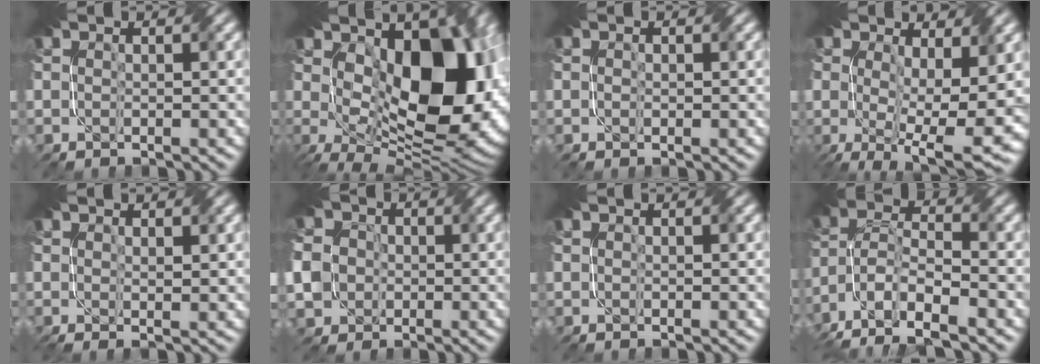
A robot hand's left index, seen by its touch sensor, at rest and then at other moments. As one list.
[{"total": 15.4, "force": [1.8, 8.7, 12.6], "torque": [-0.158, -0.011, 0.039]}, {"total": 0.7, "force": [0.0, 0.4, 0.5], "torque": [-0.009, -0.002, 0.003]}, {"total": 10.0, "force": [0.2, 4.9, 8.6], "torque": [-0.147, -0.028, 0.018]}, {"total": 1.3, "force": [0.5, 0.3, 1.2], "torque": [-0.017, -0.002, 0.016]}, {"total": 6.9, "force": [-0.6, 6.1, 3.2], "torque": [-0.085, 0.004, -0.027]}, {"total": 0.0}, {"total": 8.8, "force": [-6.0, 3.1, 5.7], "torque": [-0.109, -0.003, -0.118]}]